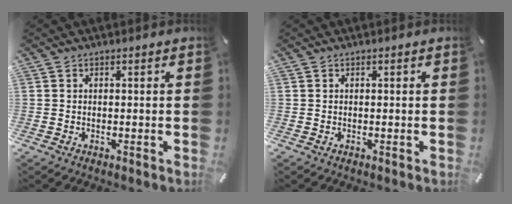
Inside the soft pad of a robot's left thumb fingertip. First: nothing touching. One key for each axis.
{"total": 0.0}